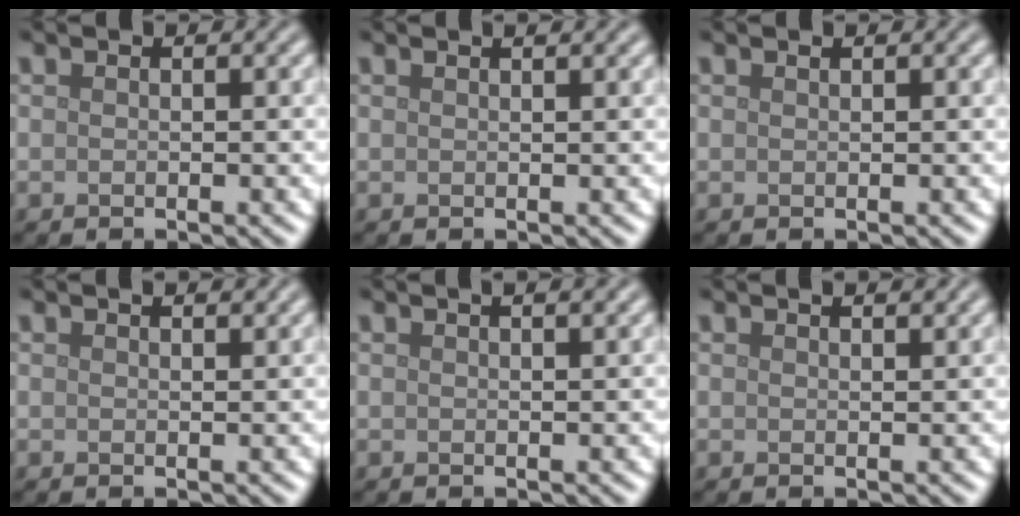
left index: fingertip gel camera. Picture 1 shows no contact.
{"total": 1.4, "force": [1.0, 0.4, 0.9], "torque": [-0.009, 0.001, 0.008]}
{"total": 0.0}
{"total": 1.2, "force": [1.1, 0.2, 0.6], "torque": [-0.009, -0.001, 0.013]}
{"total": 2.5, "force": [1.6, 1.0, 1.7], "torque": [-0.004, 0.009, 0.000]}
{"total": 1.7, "force": [1.4, 0.4, 0.9], "torque": [-0.008, 0.004, 0.008]}